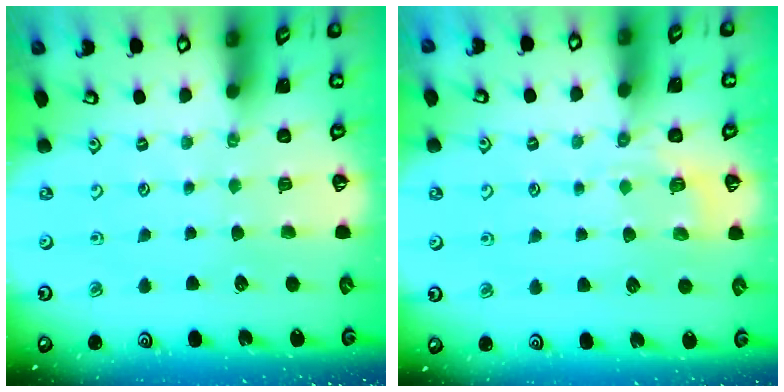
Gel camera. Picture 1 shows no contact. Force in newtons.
{"total": 4.4, "press": 4.1, "slide": 1.7}